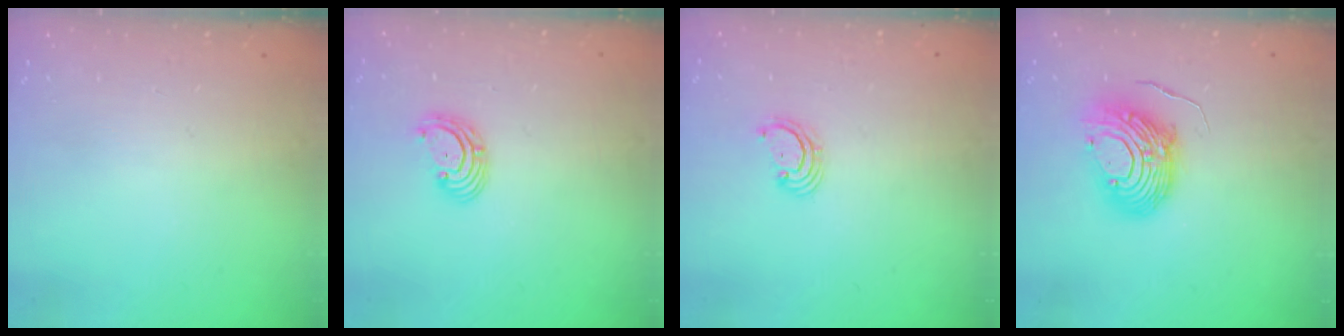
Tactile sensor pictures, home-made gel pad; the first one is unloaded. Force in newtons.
{"total": 2.8, "press": 2.8, "slide": 0.2}
{"total": 2.3, "press": 2.3, "slide": 0.1}
{"total": 12.2, "press": 12.1, "slide": 0.9}